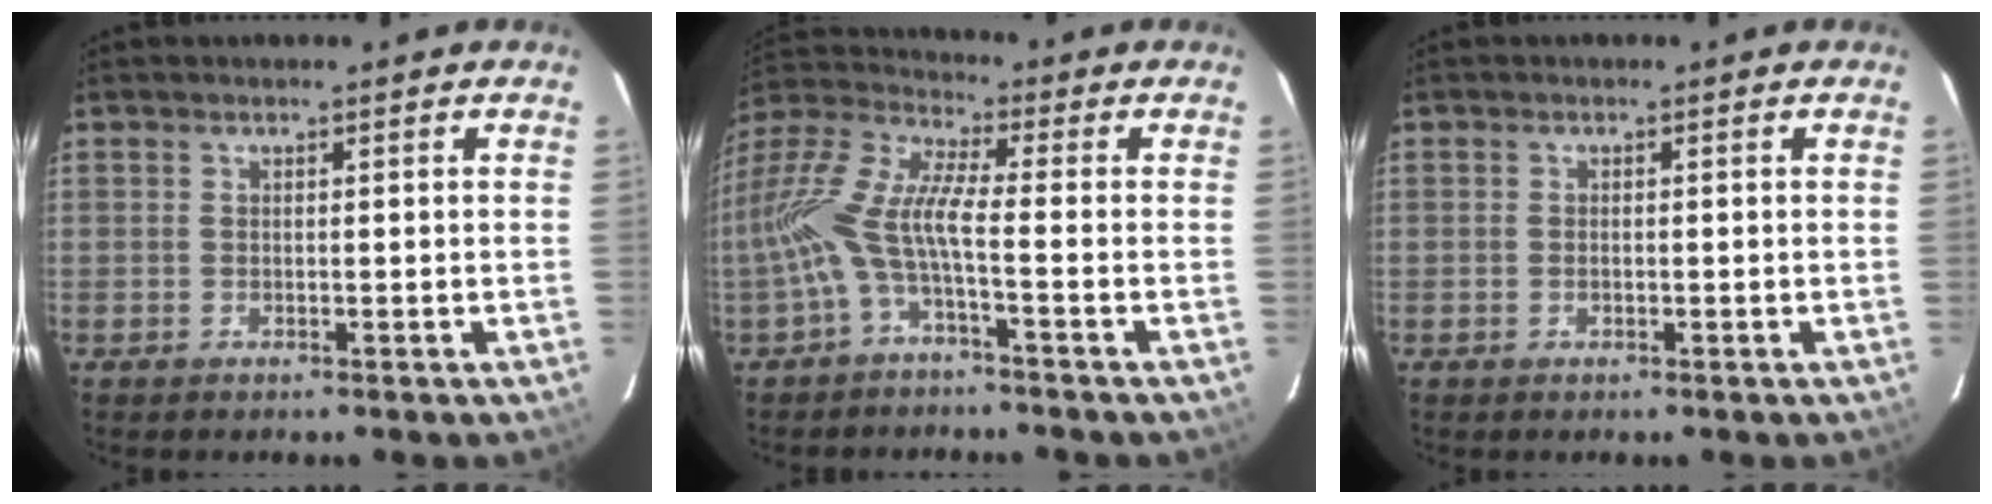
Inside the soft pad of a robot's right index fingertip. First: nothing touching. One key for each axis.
{"total": 10.8, "fx": -3.0, "fy": 1.6, "fz": 10.2, "tx": -0.221, "ty": 0.009, "tz": -0.064}
{"total": 1.0, "fx": -0.3, "fy": 0.6, "fz": 0.7, "tx": -0.015, "ty": 0.002, "tz": -0.005}